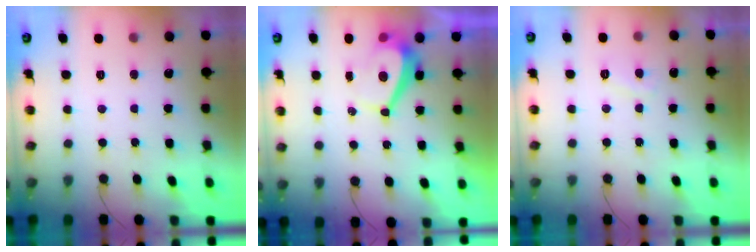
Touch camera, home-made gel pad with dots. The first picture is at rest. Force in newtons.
{"total": 5.1, "press": 5.1, "slide": 0.5}
{"total": 2.7, "press": 2.5, "slide": 0.8}